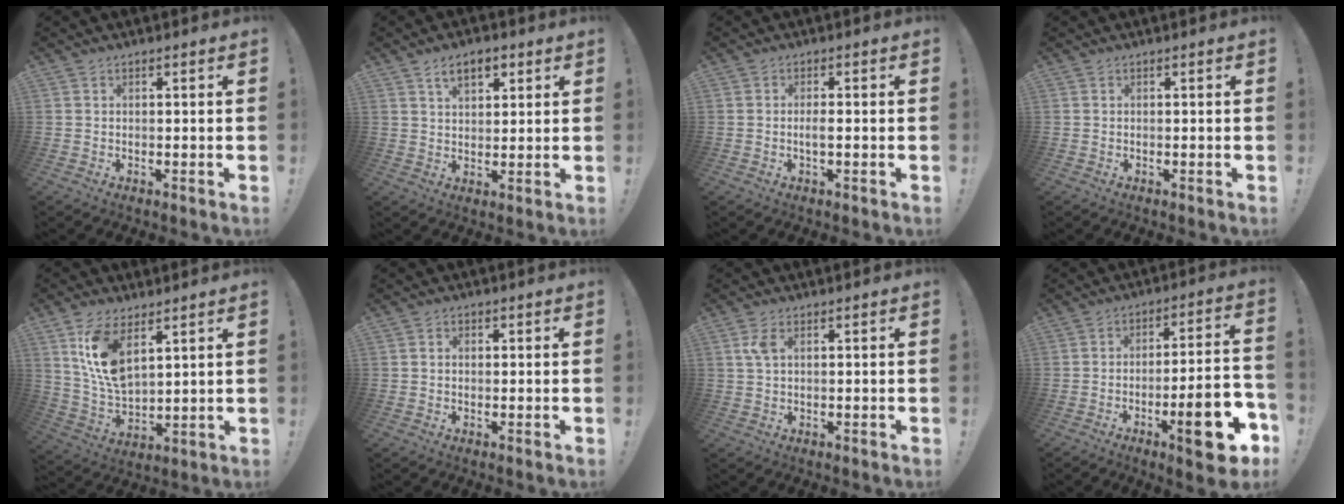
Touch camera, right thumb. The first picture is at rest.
{"total": 7.1, "force": [3.7, 3.9, 4.6], "torque": [-0.072, -0.002, 0.065]}
{"total": 2.1, "force": [-0.5, 0.4, 2.0], "torque": [-0.035, 0.001, -0.009]}
{"total": 0.0}
{"total": 12.5, "force": [7.0, 6.4, 8.2], "torque": [-0.172, -0.027, 0.132]}
{"total": 1.2, "force": [0.1, 1.0, 0.7], "torque": [-0.006, 0.000, 0.001]}
{"total": 3.5, "force": [1.4, 1.6, 2.8], "torque": [-0.052, 0.001, 0.023]}
{"total": 16.5, "force": [-7.7, 3.8, 14.1], "torque": [-0.174, 0.034, -0.114]}